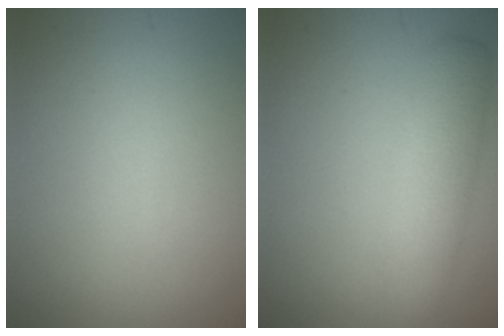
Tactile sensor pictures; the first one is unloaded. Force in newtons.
{"total": 4.2, "press": 4.2, "slide": 0.1}